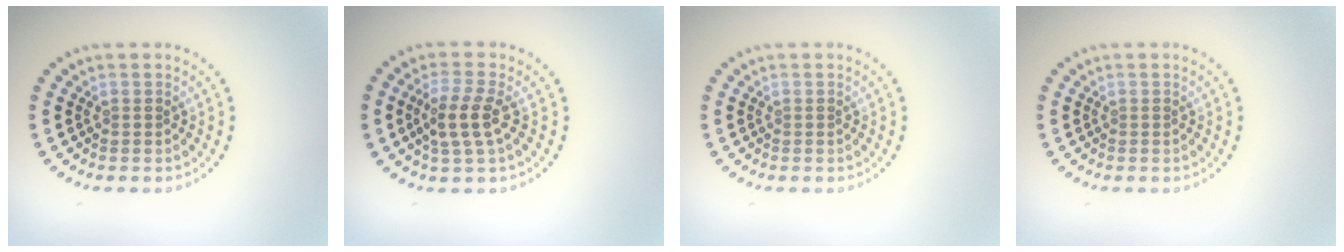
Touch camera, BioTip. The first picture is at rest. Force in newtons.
{"total": 3.1, "press": 2.9, "slide": 1.3}
{"total": 0.0}
{"total": 0.0}